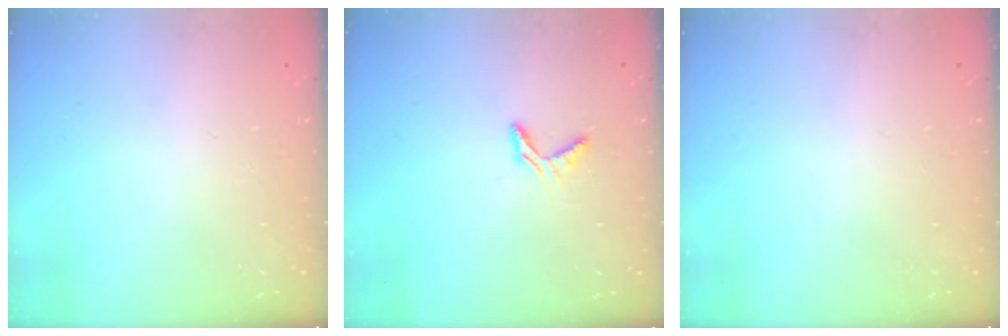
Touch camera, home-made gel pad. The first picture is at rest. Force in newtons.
{"total": 4.7, "press": 4.7, "slide": 0.1}
{"total": 0.0}